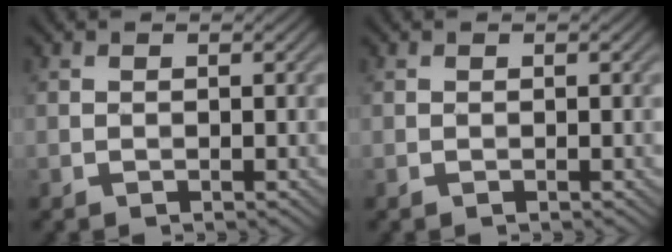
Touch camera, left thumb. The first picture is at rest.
{"total": 0.0}